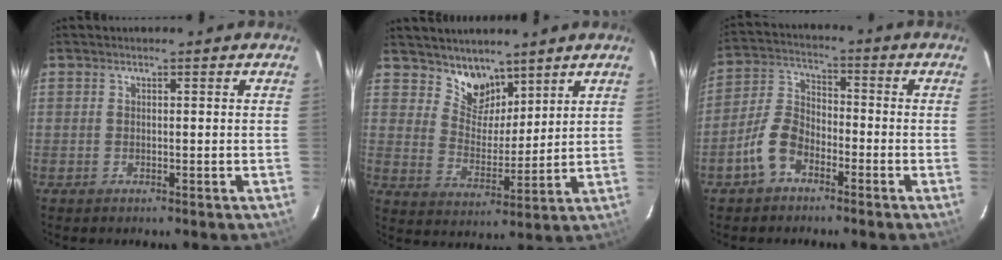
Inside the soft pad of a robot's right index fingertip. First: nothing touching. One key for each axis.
{"total": 7.5, "fx": 5.9, "fy": 4.1, "fz": 2.0, "tx": -0.025, "ty": -0.004, "tz": 0.111}
{"total": 8.1, "fx": -4.6, "fy": 5.0, "fz": 4.4, "tx": -0.096, "ty": 0.021, "tz": -0.092}